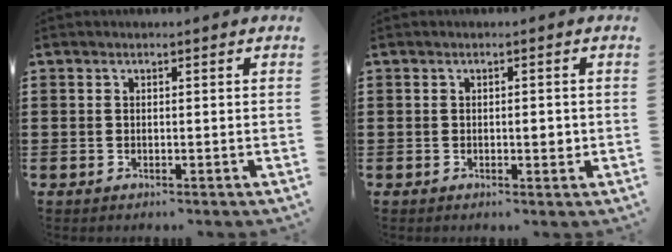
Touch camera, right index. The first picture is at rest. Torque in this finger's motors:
{"motor_torque": [0.41, 0.35, 0.04, 0.03]}